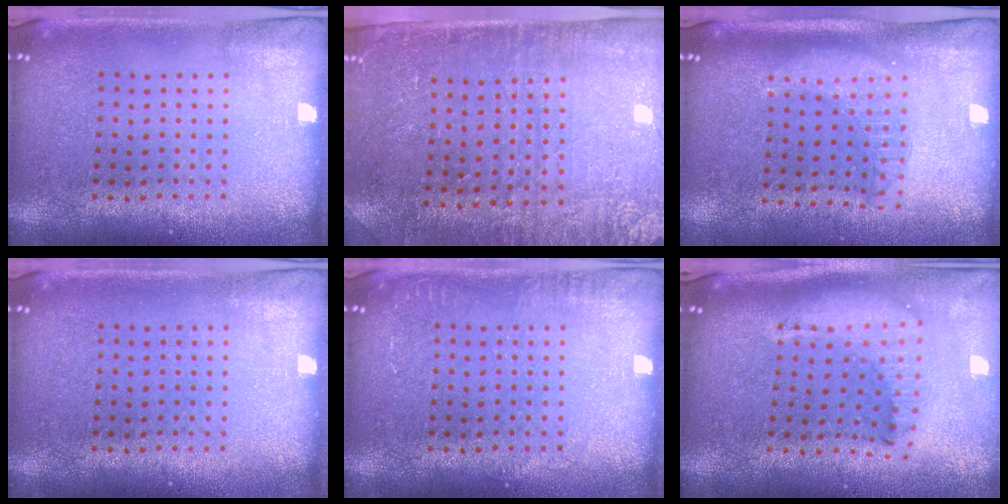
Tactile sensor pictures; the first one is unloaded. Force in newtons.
{"total": 3.0, "press": 2.7, "slide": 1.3}
{"total": 1.7, "press": 1.5, "slide": 0.9}
{"total": 0.0}
{"total": 1.0, "press": 0.9, "slide": 0.1}
{"total": 2.2, "press": 1.7, "slide": 1.4}